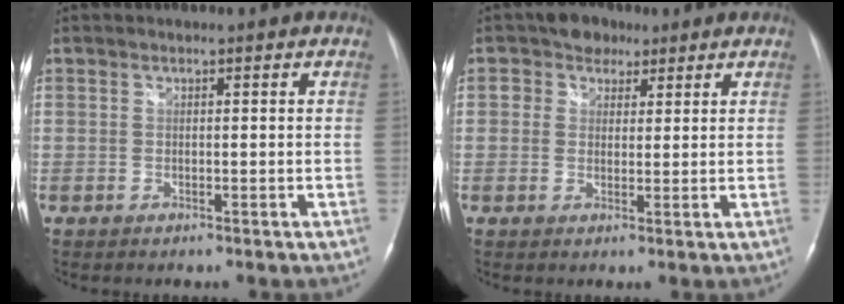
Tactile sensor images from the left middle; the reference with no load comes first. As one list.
[{"total": 4.4, "force": [2.5, 3.3, 1.3], "torque": [-0.026, 0.014, 0.042]}]